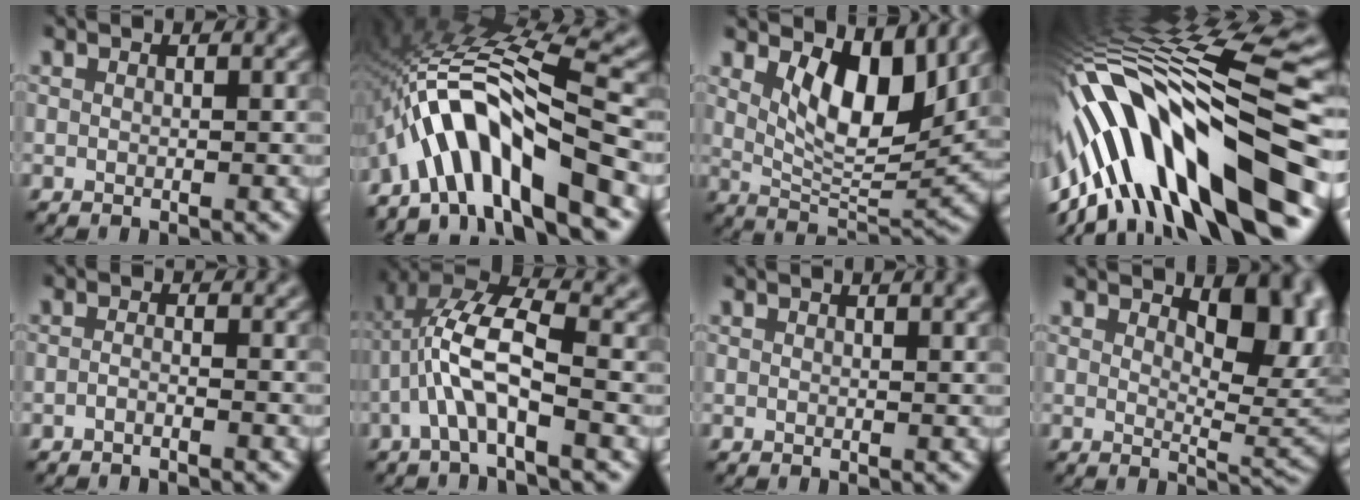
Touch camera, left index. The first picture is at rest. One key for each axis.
{"total": 11.7, "fx": -5.7, "fy": 2.9, "fz": 9.8, "tx": -0.174, "ty": 0.026, "tz": -0.096}
{"total": 7.1, "fx": 2.7, "fy": 3.3, "fz": 5.7, "tx": -0.099, "ty": -0.012, "tz": 0.047}
{"total": 16.4, "fx": -4.6, "fy": 3.9, "fz": 15.2, "tx": -0.273, "ty": 0.048, "tz": -0.072}
{"total": 1.1, "fx": -1.0, "fy": 0.0, "fz": 0.3, "tx": -0.011, "ty": -0.003, "tz": -0.018}
{"total": 6.6, "fx": -1.6, "fy": 2.2, "fz": 6.0, "tx": -0.139, "ty": 0.024, "tz": -0.033}
{"total": 2.0, "fx": 1.3, "fy": 0.6, "fz": 1.4, "tx": -0.005, "ty": 0.005, "tz": 0.013}
{"total": 6.9, "fx": 2.8, "fy": 3.1, "fz": 5.5, "tx": -0.075, "ty": -0.010, "tz": 0.045}